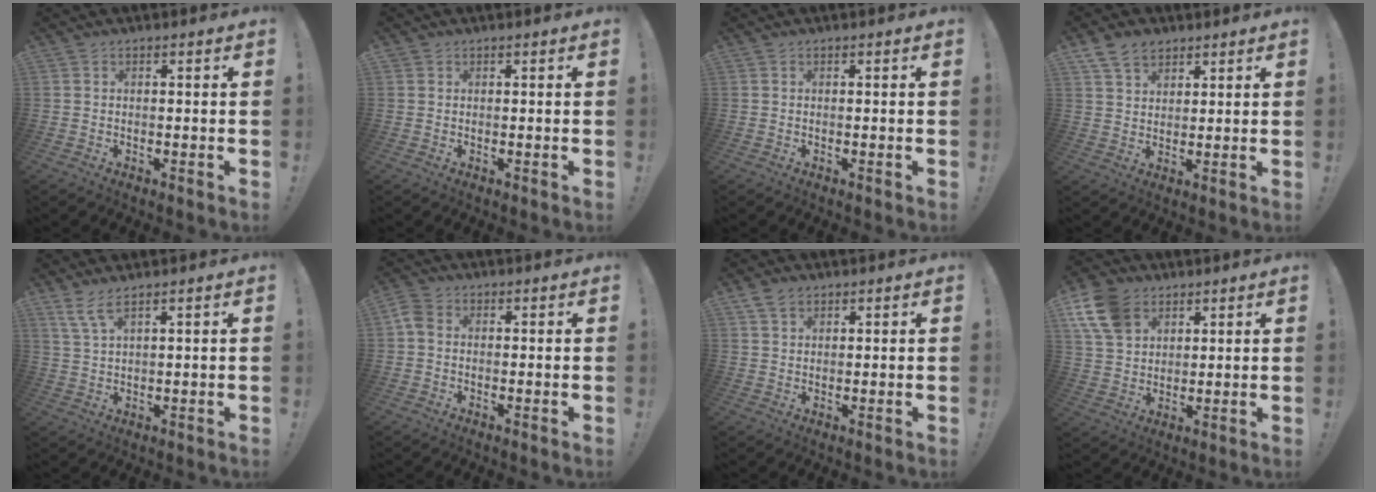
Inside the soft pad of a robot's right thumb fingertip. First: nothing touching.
{"total": 0.6, "force": [0.4, 0.4, 0.1], "torque": [0.002, -0.001, 0.007]}
{"total": 0.0}
{"total": 7.7, "force": [5.0, 5.0, 2.9], "torque": [-0.045, -0.022, 0.097]}
{"total": 5.0, "force": [3.4, 0.6, 3.6], "torque": [-0.077, -0.013, 0.063]}
{"total": 4.1, "force": [0.2, 3.0, 2.7], "torque": [-0.063, 0.005, 0.004]}
{"total": 3.5, "force": [2.3, 2.2, 1.5], "torque": [-0.022, -0.008, 0.043]}
{"total": 12.6, "force": [6.6, 8.8, 6.1], "torque": [-0.111, -0.025, 0.133]}